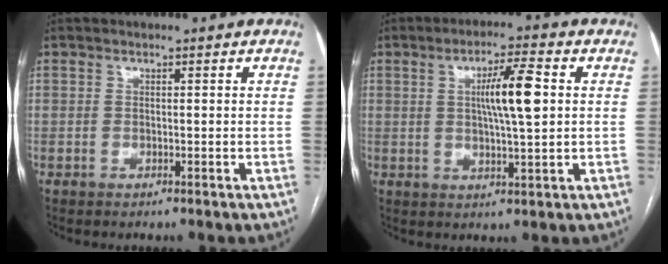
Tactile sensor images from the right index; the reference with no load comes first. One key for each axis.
{"total": 8.0, "fx": 1.4, "fy": 0.6, "fz": 7.9, "tx": -0.135, "ty": 0.005, "tz": 0.023}